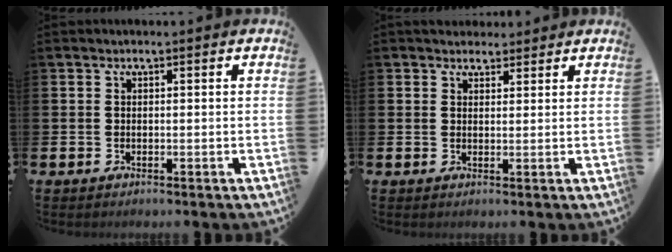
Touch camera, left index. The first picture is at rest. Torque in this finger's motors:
{"motor_torque": [1.08, -1.06, 0.17, 0.11]}